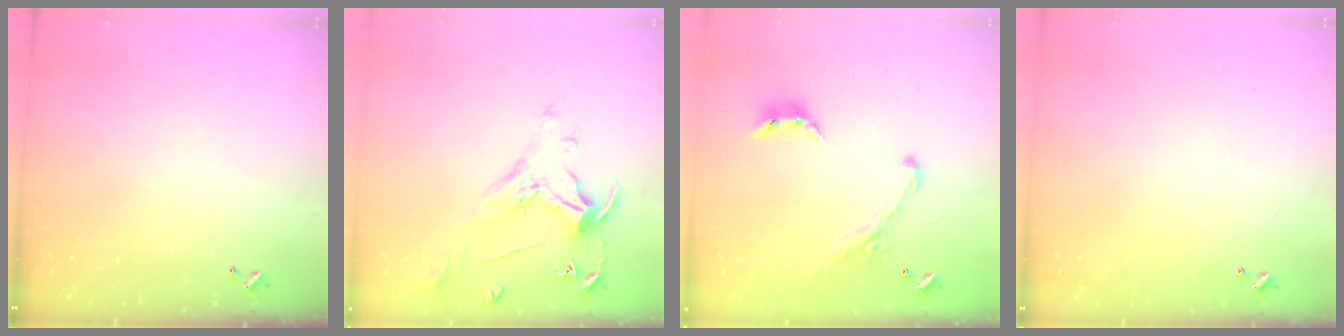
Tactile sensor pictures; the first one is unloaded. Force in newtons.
{"total": 1.6, "press": 1.4, "slide": 0.7}
{"total": 2.6, "press": 2.3, "slide": 1.3}
{"total": 3.1, "press": 3.0, "slide": 0.6}